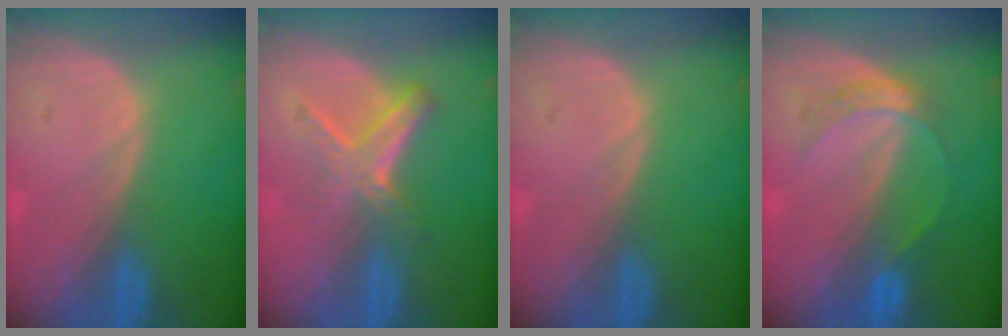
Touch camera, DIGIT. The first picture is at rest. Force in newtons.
{"total": 5.8, "press": 5.1, "slide": 2.8}
{"total": 0.0}
{"total": 3.8, "press": 3.8, "slide": 0.4}